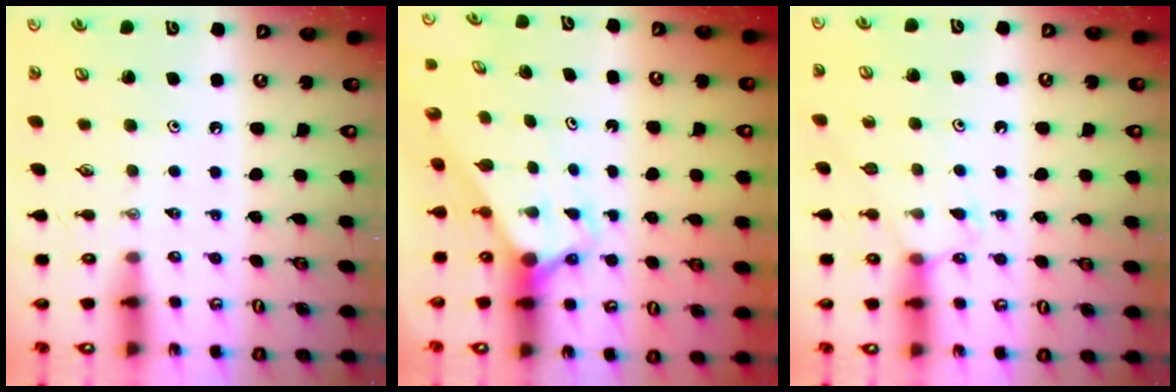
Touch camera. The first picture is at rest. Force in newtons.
{"total": 2.7, "press": 2.7, "slide": 0.0}
{"total": 6.5, "press": 6.4, "slide": 0.9}